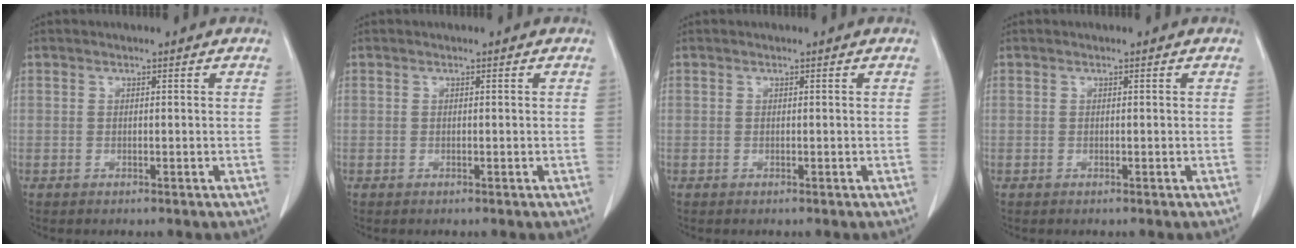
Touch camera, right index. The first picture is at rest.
{"total": 0.0}
{"total": 0.0}
{"total": 0.0}